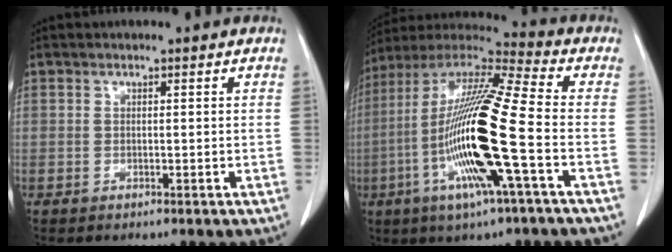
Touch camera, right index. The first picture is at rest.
{"total": 20.0, "force": [-4.7, 0.4, 19.4], "torque": [-0.395, -0.014, -0.099]}